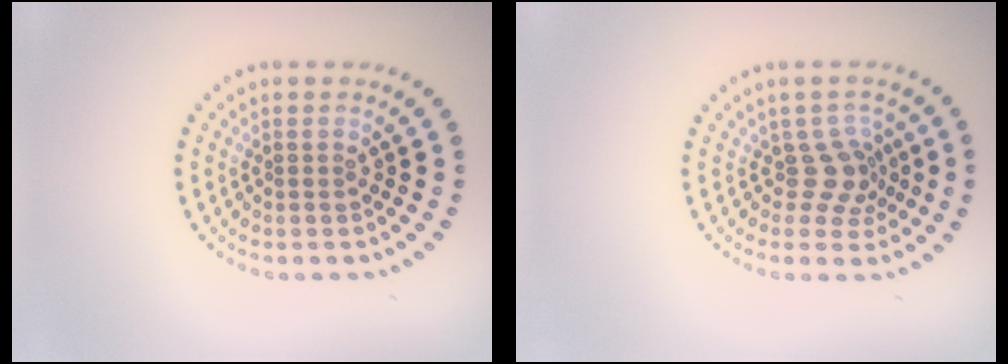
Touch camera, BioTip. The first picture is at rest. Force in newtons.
{"total": 2.7, "press": 2.0, "slide": 1.8}